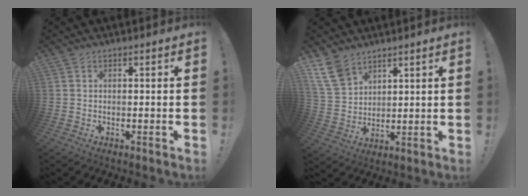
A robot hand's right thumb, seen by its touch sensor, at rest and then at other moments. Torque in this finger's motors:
{"motor_torque": [-0.17, 0.04, 0.16, 0.09, -0.21]}